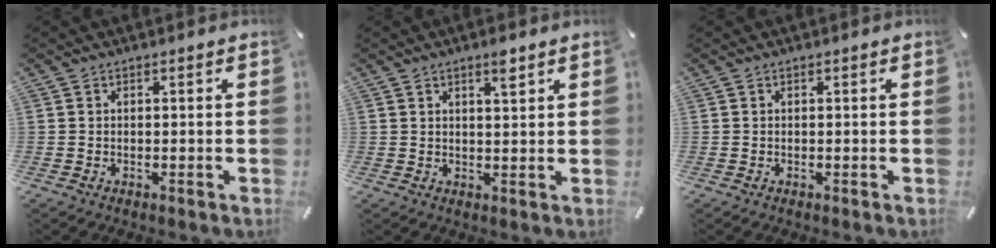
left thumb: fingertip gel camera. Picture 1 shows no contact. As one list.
[{"total": 2.9, "force": [2.2, 0.6, 1.8], "torque": [-0.025, -0.007, 0.036]}, {"total": 0.0}]